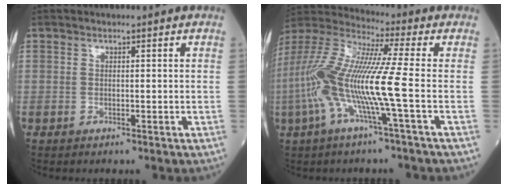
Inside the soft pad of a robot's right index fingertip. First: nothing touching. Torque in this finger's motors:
{"motor_torque": [1.72, -0.42, 1.05, 0.21]}